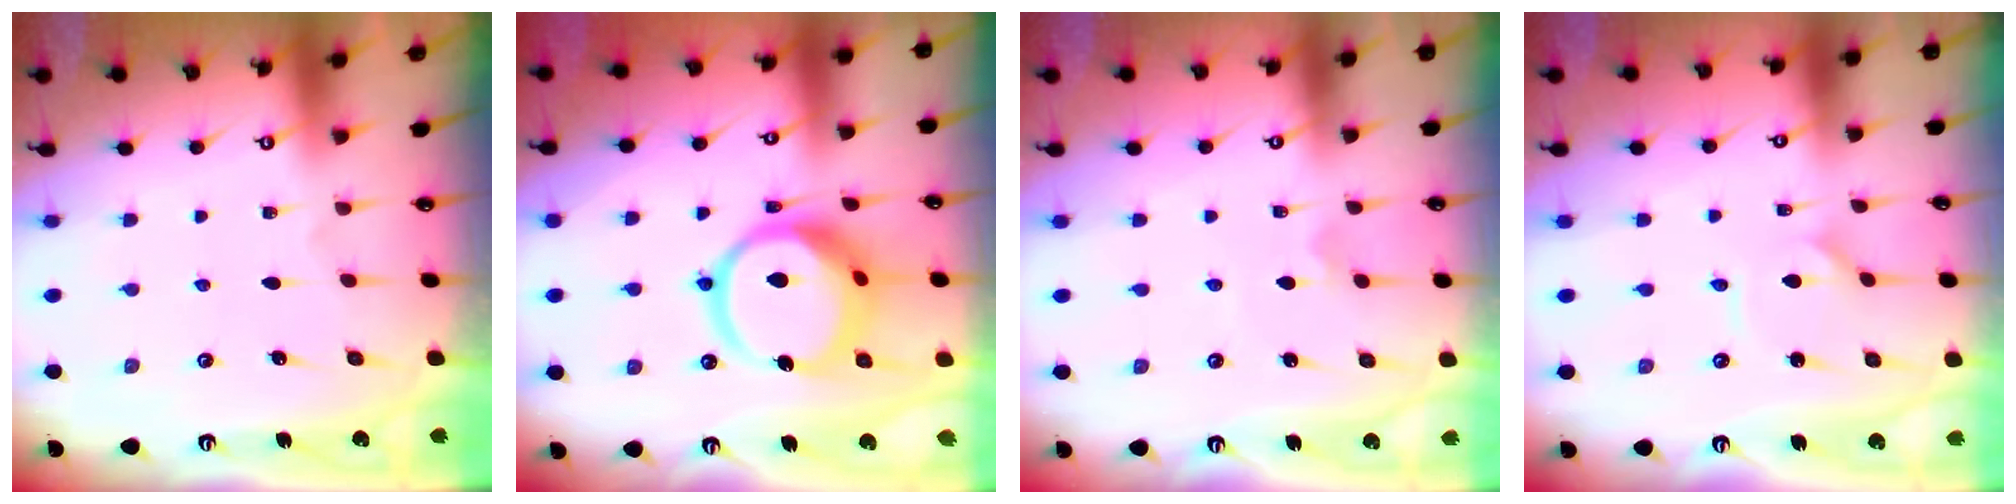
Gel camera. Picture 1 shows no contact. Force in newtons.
{"total": 16.2, "press": 16.2, "slide": 1.7}
{"total": 1.7, "press": 1.7, "slide": 0.2}
{"total": 1.1, "press": 1.1, "slide": 0.1}